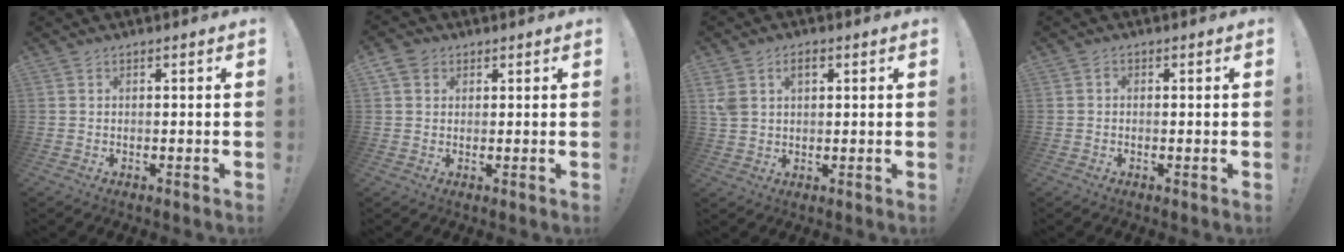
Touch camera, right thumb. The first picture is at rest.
{"total": 4.5, "force": [2.2, 3.6, 1.8], "torque": [-0.026, -0.002, 0.041]}
{"total": 5.3, "force": [2.1, 3.8, 3.1], "torque": [-0.060, -0.001, 0.036]}
{"total": 0.9, "force": [-0.4, 0.5, 0.6], "torque": [-0.015, 0.005, -0.008]}